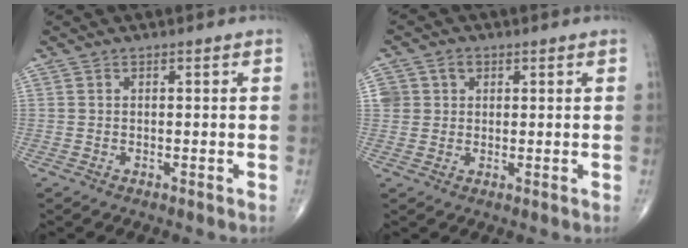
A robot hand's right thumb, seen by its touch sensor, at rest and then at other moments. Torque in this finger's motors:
{"motor_torque": [-0.55, 0.41, 0.52, 0.24, -0.01]}